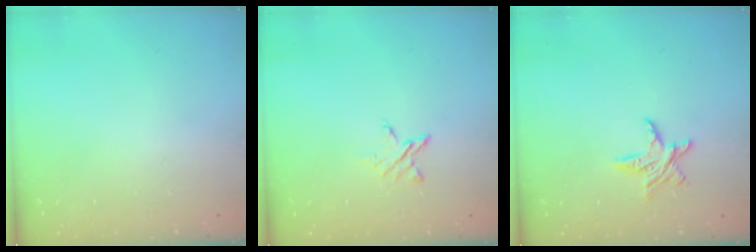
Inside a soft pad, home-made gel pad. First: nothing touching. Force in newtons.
{"total": 3.7, "press": 3.7, "slide": 0.4}
{"total": 6.2, "press": 6.2, "slide": 0.3}